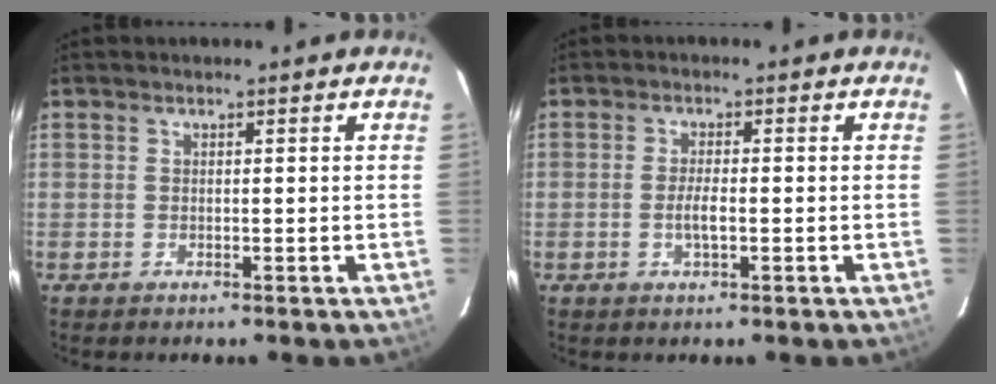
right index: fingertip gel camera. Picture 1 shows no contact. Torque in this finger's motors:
{"motor_torque": [0.55, -0.14, 0.27, 0.07]}